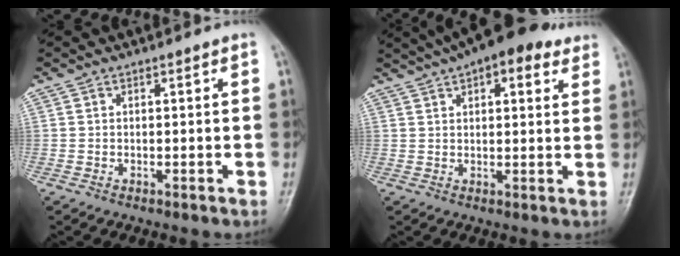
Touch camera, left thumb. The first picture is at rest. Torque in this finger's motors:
{"motor_torque": [1.47, -0.77, 1.73, -1.05, 0.10]}